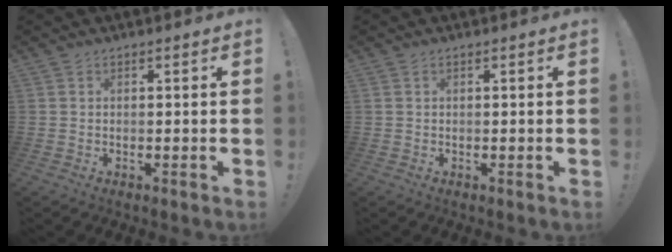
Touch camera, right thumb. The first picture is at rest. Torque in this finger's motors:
{"motor_torque": [0.07, 0.06, 0.01, 0.02, 0.04]}